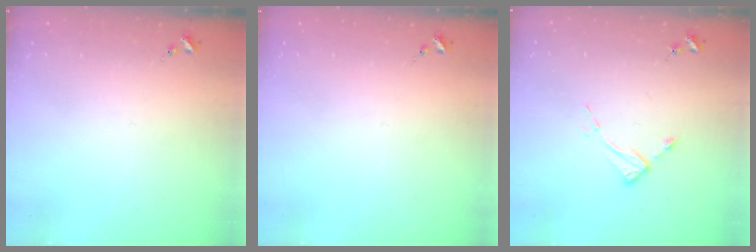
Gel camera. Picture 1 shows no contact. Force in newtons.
{"total": 0.0}
{"total": 5.3, "press": 5.2, "slide": 0.1}